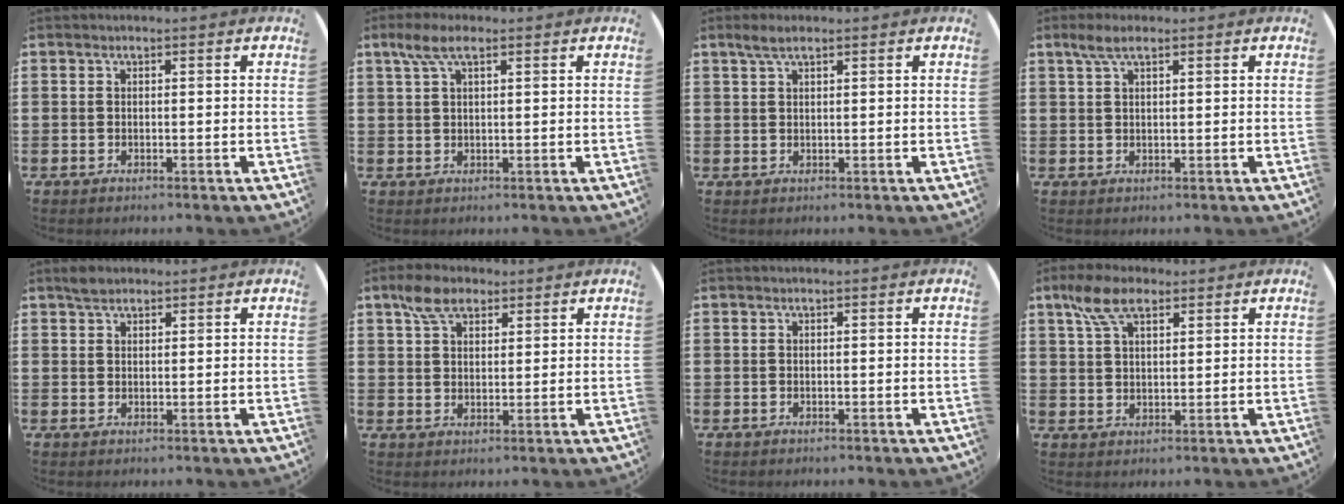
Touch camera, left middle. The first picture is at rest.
{"total": 3.9, "force": [2.2, 1.3, 2.9], "torque": [-0.054, 0.005, 0.037]}
{"total": 2.1, "force": [1.6, 0.5, 1.3], "torque": [-0.028, 0.006, 0.027]}
{"total": 2.9, "force": [2.0, 0.8, 2.0], "torque": [-0.041, 0.007, 0.034]}
{"total": 1.8, "force": [1.6, 0.7, 0.5], "torque": [-0.004, 0.002, 0.028]}
{"total": 5.2, "force": [3.6, 2.8, 2.5], "torque": [-0.049, 0.007, 0.065]}
{"total": 0.0}
{"total": 6.5, "force": [4.0, 3.1, 4.0], "torque": [-0.088, 0.008, 0.073]}